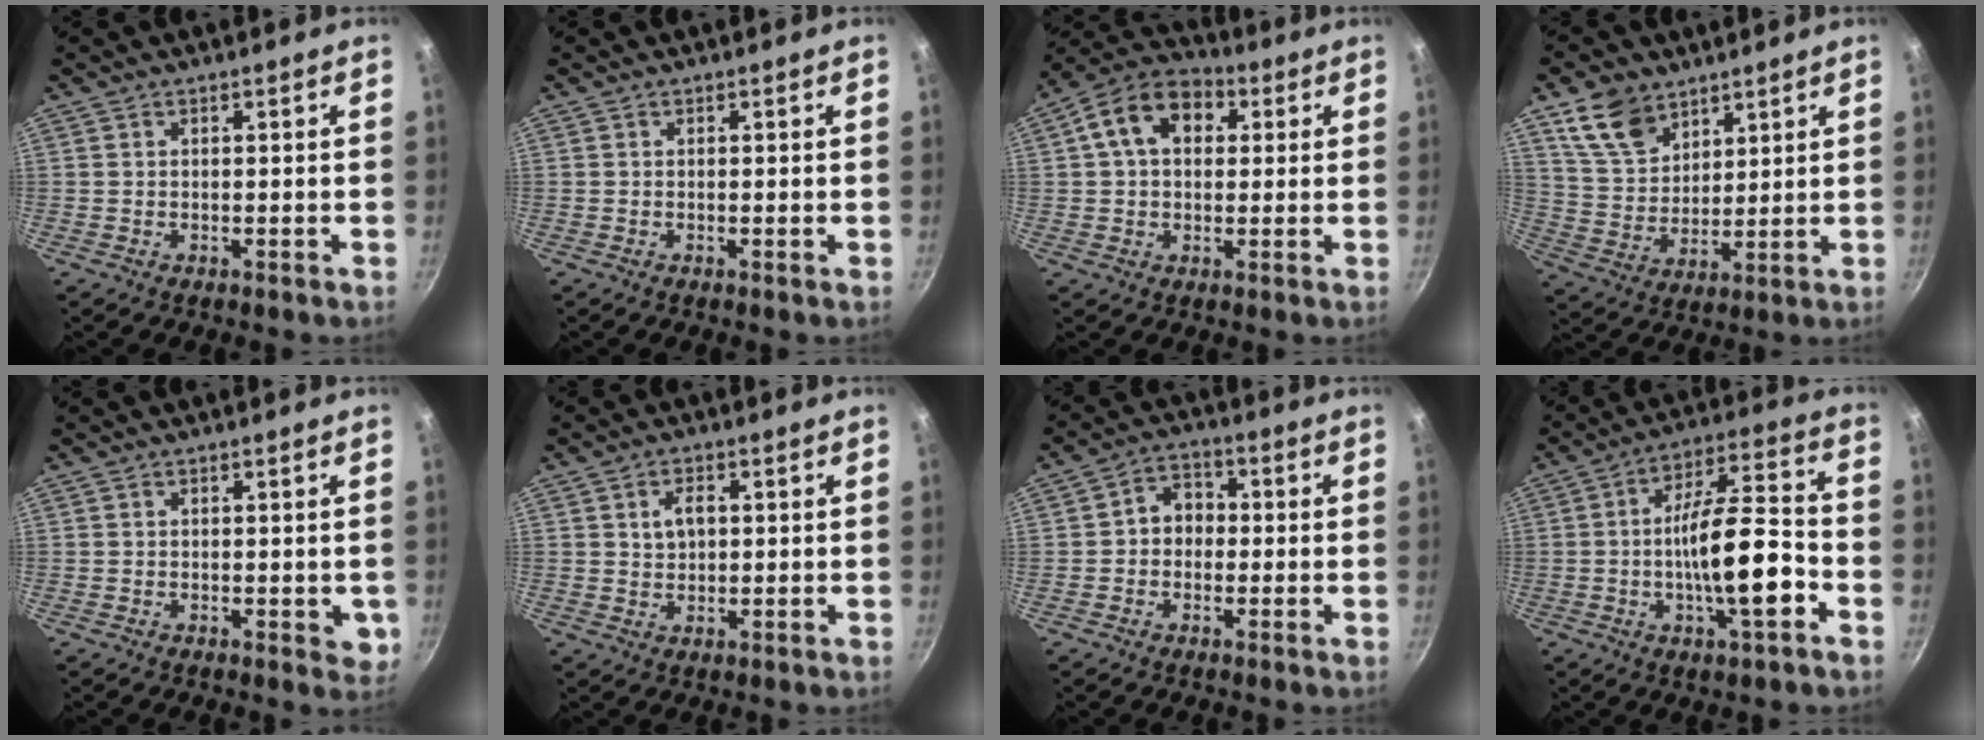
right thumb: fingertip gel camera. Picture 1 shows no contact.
{"total": 0.0}
{"total": 12.5, "force": [3.2, 8.9, 8.2], "torque": [-0.113, 0.024, 0.033]}
{"total": 10.8, "force": [6.8, 7.0, 4.7], "torque": [-0.059, -0.029, 0.139]}
{"total": 2.9, "force": [-0.3, 1.7, 2.3], "torque": [-0.017, -0.004, -0.004]}
{"total": 3.7, "force": [0.9, 2.5, 2.5], "torque": [-0.030, 0.003, 0.017]}
{"total": 5.8, "force": [-0.3, 4.8, 3.3], "torque": [-0.018, 0.016, -0.015]}
{"total": 14.9, "force": [-4.1, 4.3, 13.7], "torque": [-0.214, 0.039, -0.070]}